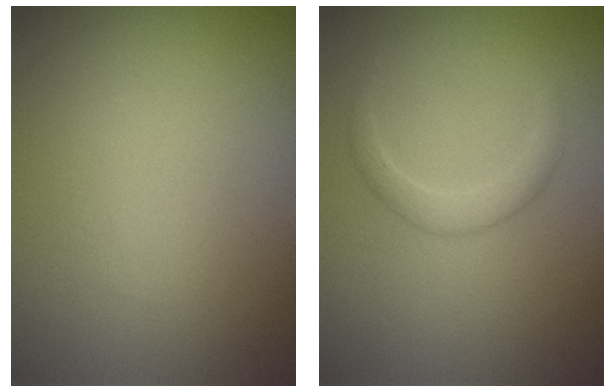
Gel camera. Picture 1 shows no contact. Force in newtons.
{"total": 1.7, "press": 1.7, "slide": 0.1}